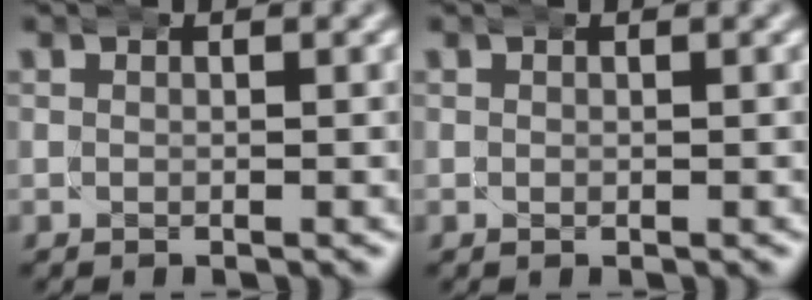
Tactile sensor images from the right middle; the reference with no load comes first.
{"total": 0.0}